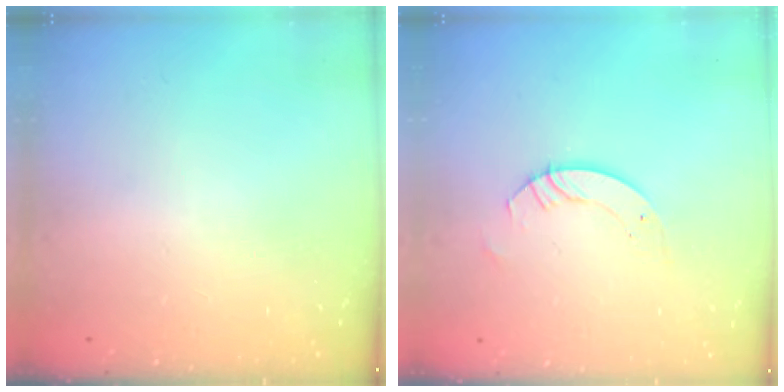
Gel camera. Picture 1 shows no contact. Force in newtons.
{"total": 3.3, "press": 3.3, "slide": 0.2}